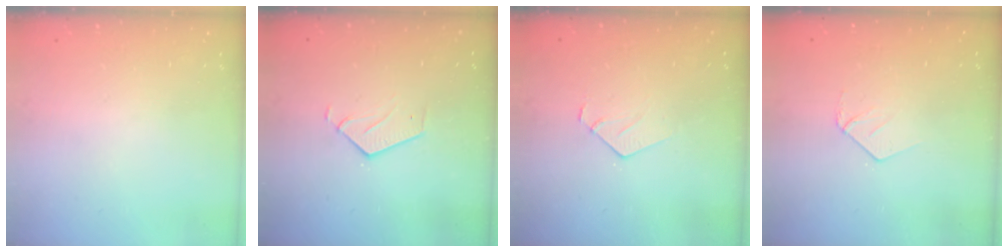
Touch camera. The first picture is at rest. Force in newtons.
{"total": 3.2, "press": 3.2, "slide": 0.2}
{"total": 6.0, "press": 6.0, "slide": 0.5}
{"total": 4.0, "press": 4.0, "slide": 0.3}